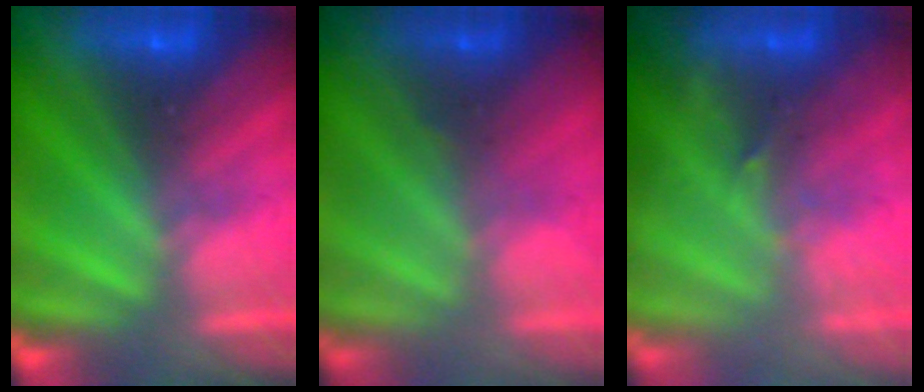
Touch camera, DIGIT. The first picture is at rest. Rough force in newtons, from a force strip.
{"total": 1.1}
{"total": 2.9}